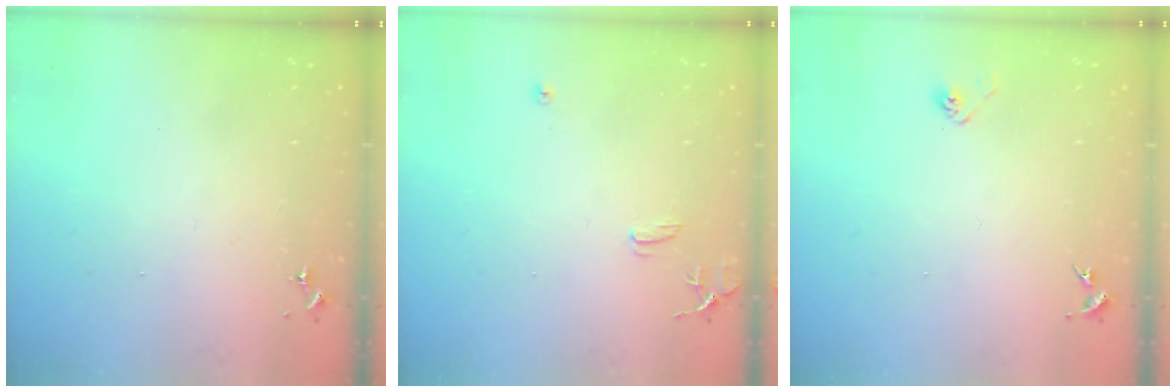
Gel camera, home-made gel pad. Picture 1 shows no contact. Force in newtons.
{"total": 8.5, "press": 8.5, "slide": 0.8}
{"total": 2.8, "press": 2.6, "slide": 1.1}